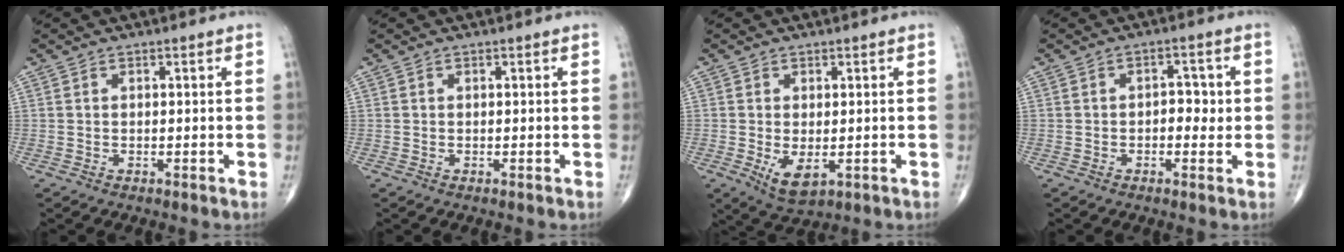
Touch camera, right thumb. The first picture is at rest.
{"total": 0.0}
{"total": 5.1, "force": [-1.1, 2.6, 4.3], "torque": [-0.069, -0.013, -0.006]}
{"total": 4.0, "force": [-0.1, 2.5, 3.2], "torque": [-0.022, 0.006, -0.006]}